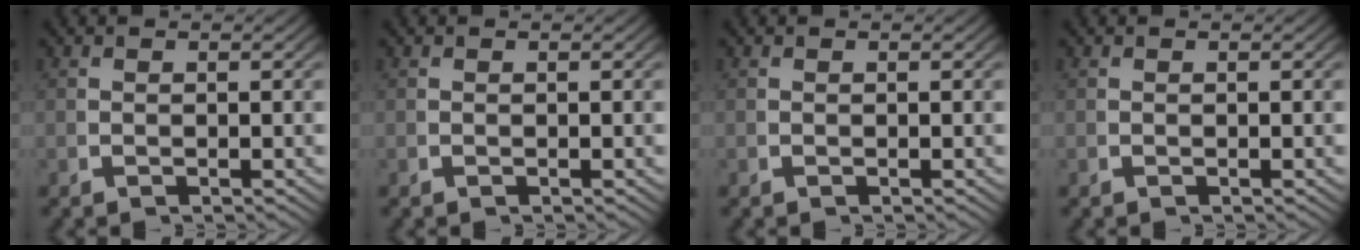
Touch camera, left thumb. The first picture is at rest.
{"total": 0.0}
{"total": 0.0}
{"total": 0.0}